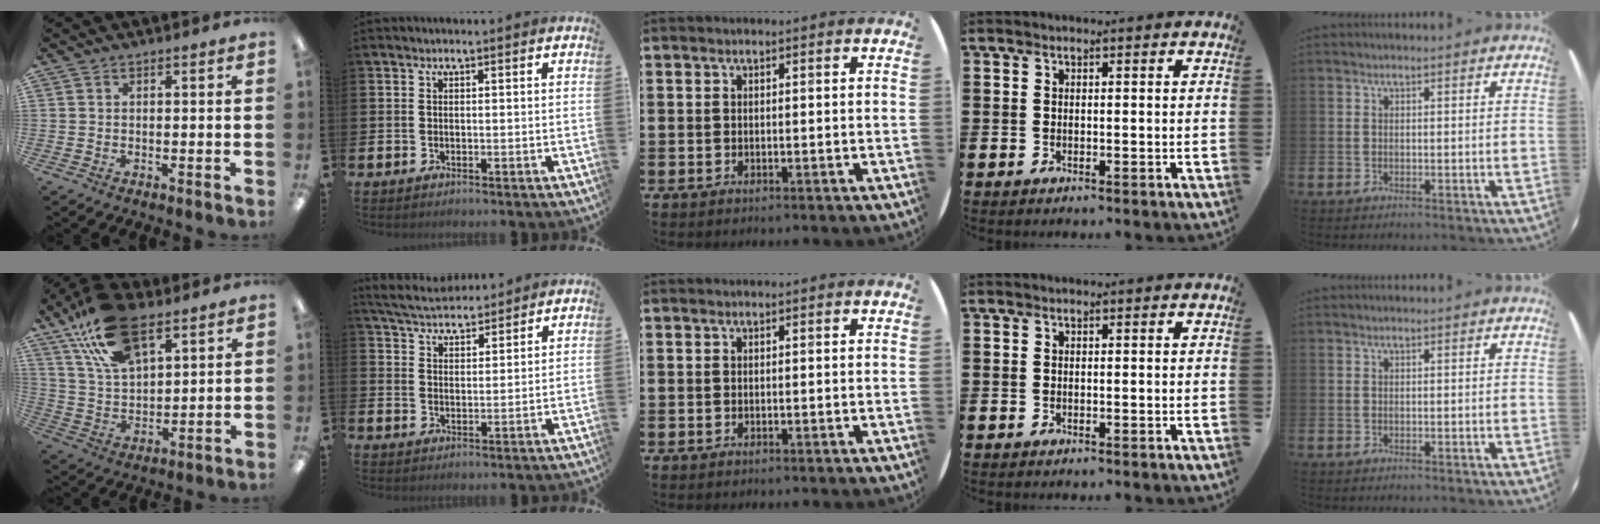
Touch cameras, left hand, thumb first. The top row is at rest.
{"thumb": {"total": 18.4, "force": [11.0, 9.4, 11.4], "torque": [-0.213, -0.026, 0.199]}, "index": {"total": 5.3, "force": [5.1, 1.0, 0.7], "torque": [-0.038, -0.024, 0.093]}}